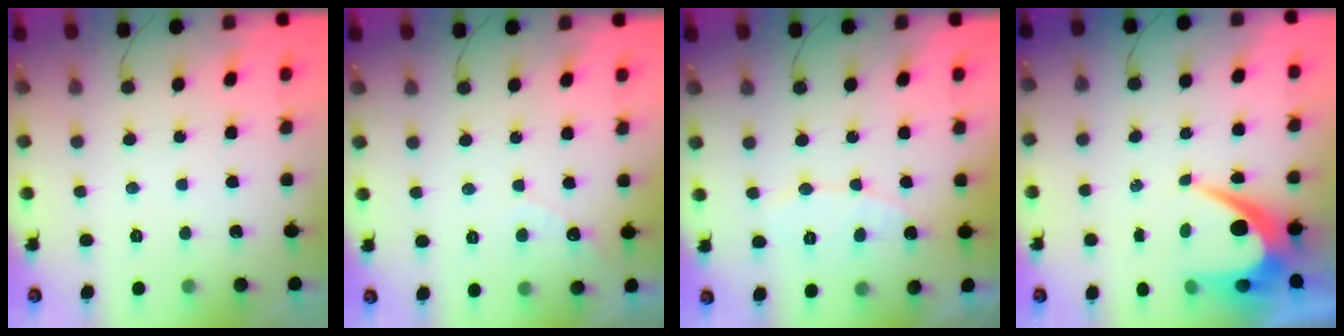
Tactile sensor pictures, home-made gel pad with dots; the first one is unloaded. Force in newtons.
{"total": 2.5, "press": 2.5, "slide": 0.1}
{"total": 6.3, "press": 6.3, "slide": 0.5}
{"total": 8.8, "press": 8.8, "slide": 0.6}